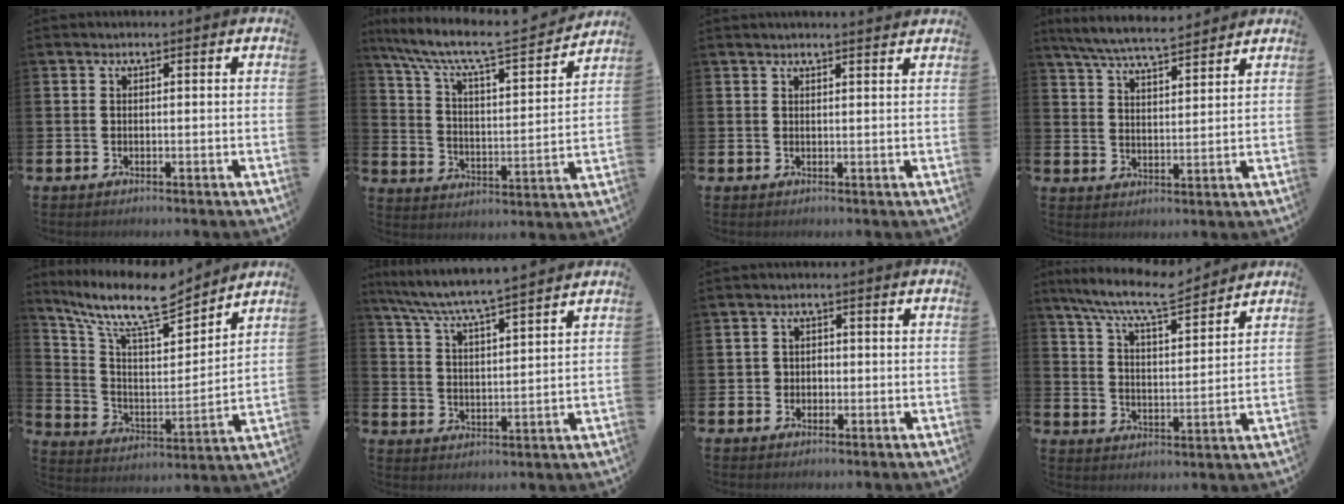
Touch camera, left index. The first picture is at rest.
{"total": 8.9, "force": [7.7, 1.7, 4.1], "torque": [-0.110, -0.055, 0.125]}
{"total": 1.6, "force": [1.6, -0.1, 0.2], "torque": [0.010, -0.012, 0.027]}
{"total": 6.7, "force": [6.3, 0.6, 2.1], "torque": [-0.059, -0.030, 0.113]}
{"total": 11.2, "force": [9.5, 2.5, 5.2], "torque": [-0.123, -0.065, 0.162]}
{"total": 6.8, "force": [6.6, 0.0, 1.7], "torque": [-0.059, -0.050, 0.112]}
{"total": 1.8, "force": [-0.3, 1.7, 0.3], "torque": [0.003, 0.002, -0.014]}
{"total": 9.0, "force": [8.2, 1.0, 3.6], "torque": [-0.095, -0.043, 0.145]}